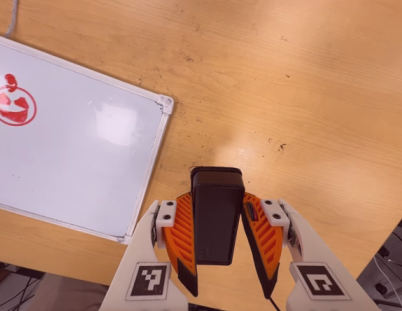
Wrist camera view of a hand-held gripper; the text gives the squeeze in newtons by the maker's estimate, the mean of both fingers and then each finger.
{"total": 4.7, "left": 3.7, "right": 5.6}